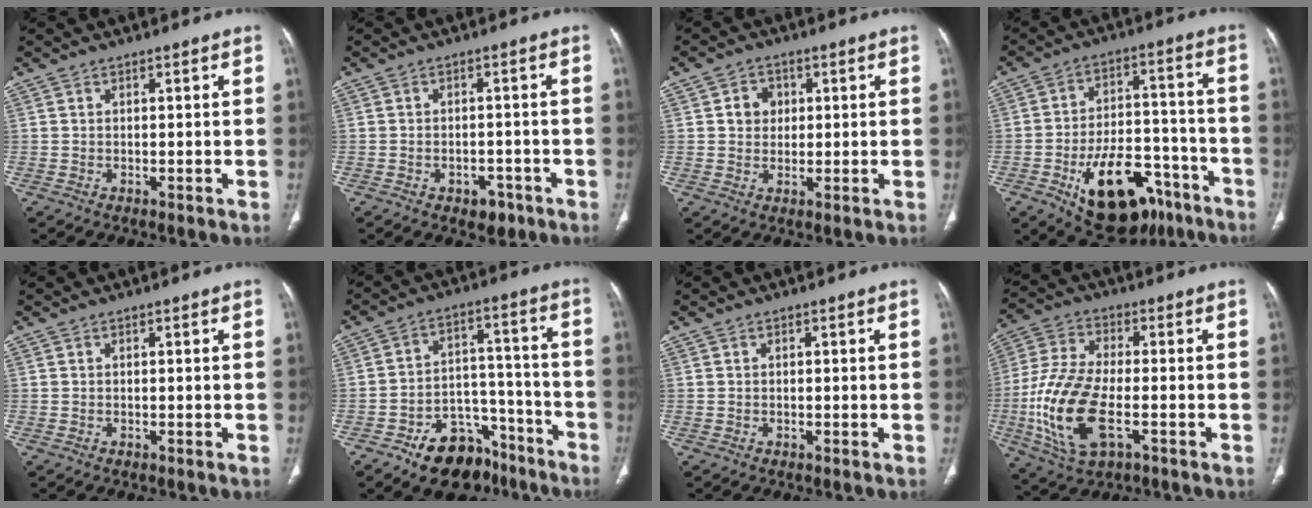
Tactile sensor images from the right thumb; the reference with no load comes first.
{"total": 4.2, "force": [-2.3, 2.8, 2.1], "torque": [-0.015, 0.016, -0.022]}
{"total": 4.2, "force": [0.9, 3.7, 1.8], "torque": [-0.006, 0.002, 0.013]}
{"total": 20.5, "force": [-11.2, 11.0, 13.2], "torque": [-0.177, 0.071, -0.160]}
{"total": 0.0}
{"total": 14.7, "force": [-9.8, 8.9, 6.5], "torque": [-0.052, 0.088, -0.145]}
{"total": 0.0}
{"total": 17.0, "force": [-4.3, 7.8, 14.4], "torque": [-0.318, 0.010, -0.075]}